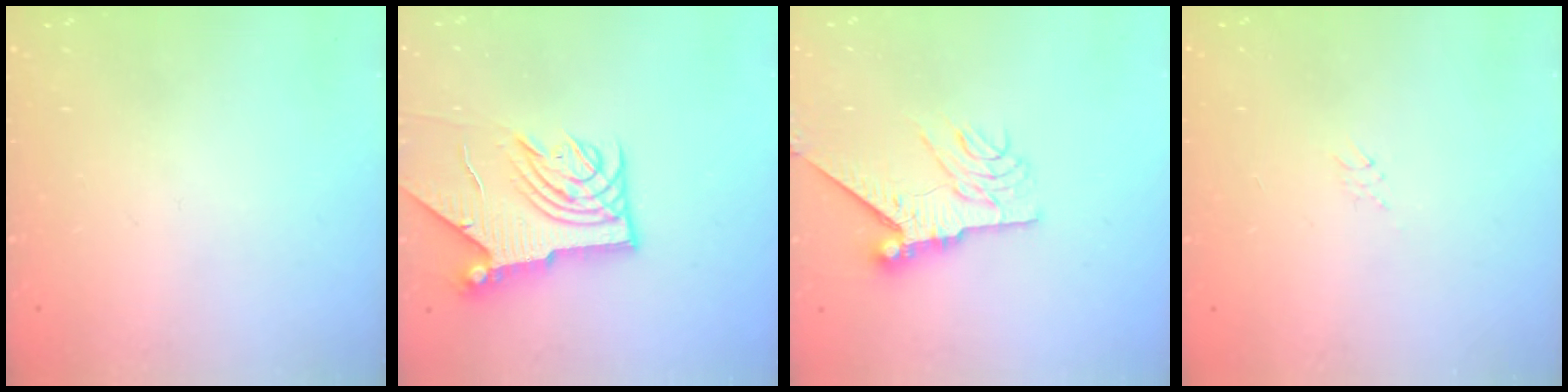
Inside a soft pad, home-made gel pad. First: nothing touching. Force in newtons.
{"total": 10.2, "press": 10.1, "slide": 1.1}
{"total": 9.5, "press": 9.5, "slide": 0.6}
{"total": 3.8, "press": 3.7, "slide": 0.6}